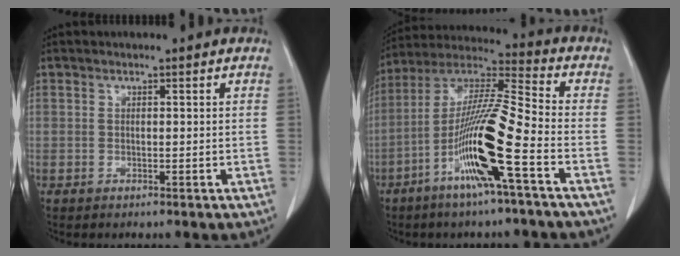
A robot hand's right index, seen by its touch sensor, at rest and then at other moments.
{"total": 15.0, "force": [-6.0, -0.3, 13.8], "torque": [-0.277, -0.004, -0.120]}